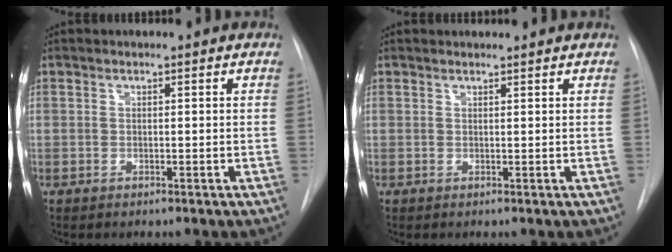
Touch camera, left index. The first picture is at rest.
{"total": 1.5, "force": [1.4, 0.1, 0.2], "torque": [-0.008, 0.008, 0.020]}